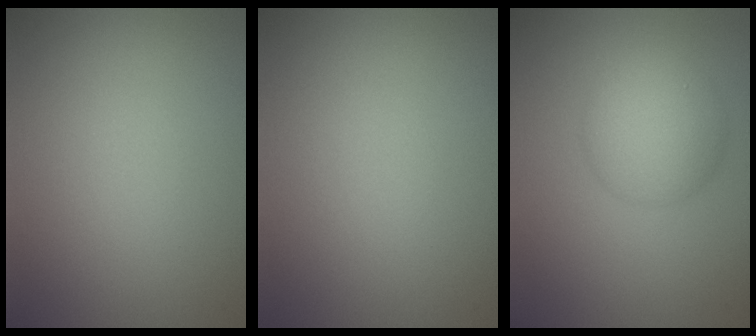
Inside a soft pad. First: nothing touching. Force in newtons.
{"total": 0.0}
{"total": 3.5, "press": 3.5, "slide": 0.1}